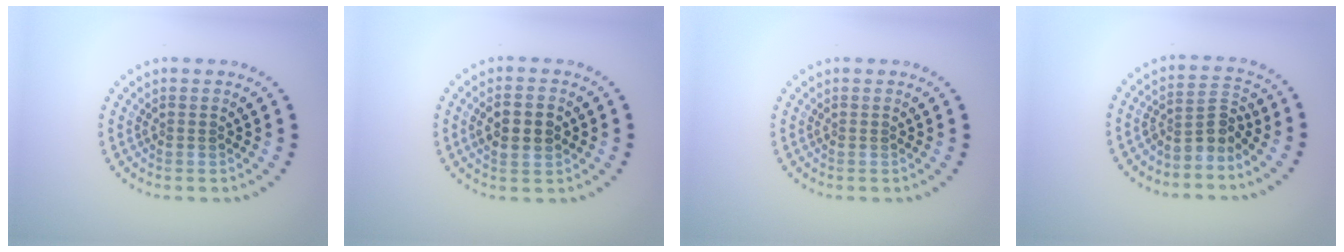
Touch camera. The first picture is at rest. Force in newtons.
{"total": 2.9, "press": 2.9, "slide": 0.1}
{"total": 0.0}
{"total": 3.0, "press": 2.1, "slide": 2.2}